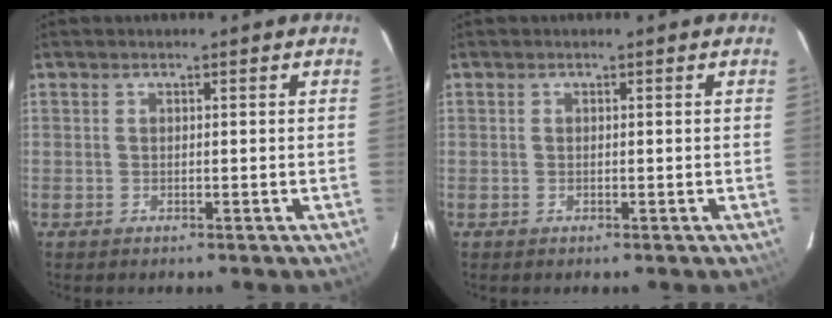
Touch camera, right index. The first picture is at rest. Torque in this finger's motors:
{"motor_torque": [0.02, 0.08, -0.12, 0.00]}